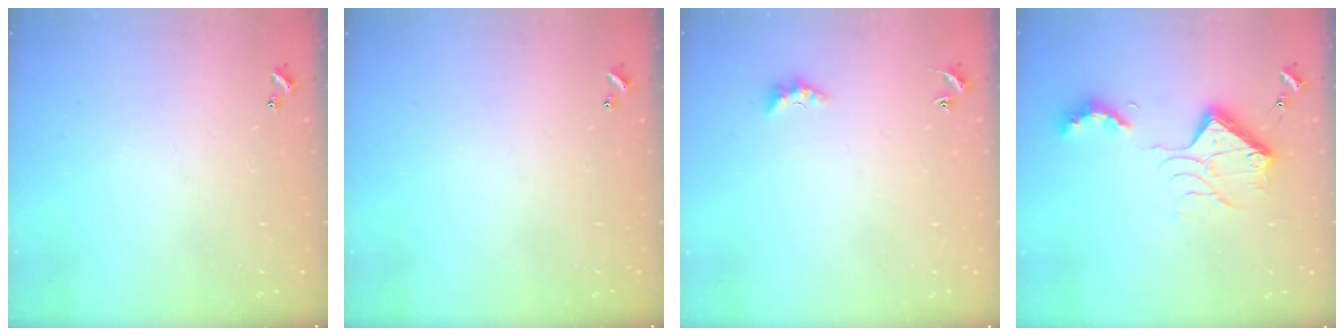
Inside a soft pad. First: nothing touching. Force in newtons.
{"total": 0.0}
{"total": 2.6, "press": 2.5, "slide": 0.6}
{"total": 14.4, "press": 14.3, "slide": 1.5}